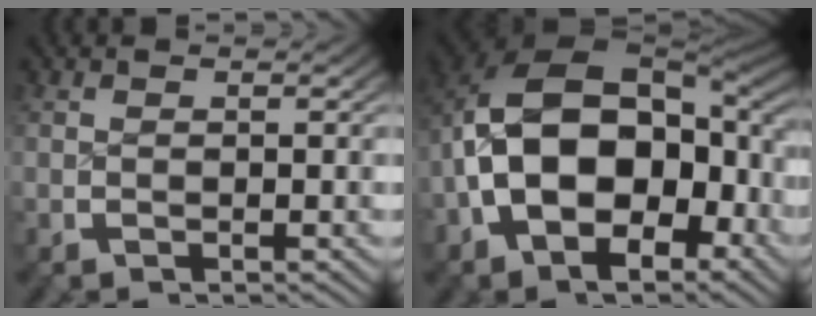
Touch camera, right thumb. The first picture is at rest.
{"total": 16.8, "force": [-3.1, 12.2, 11.2], "torque": [-0.234, -0.049, -0.041]}